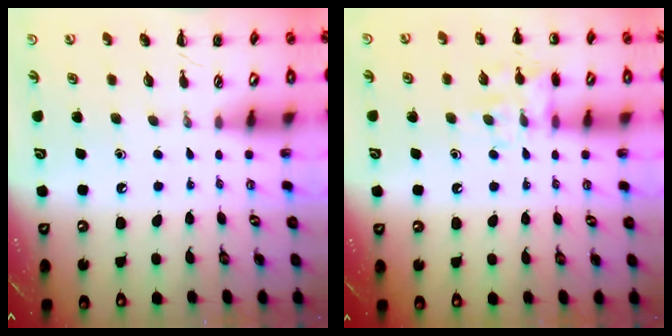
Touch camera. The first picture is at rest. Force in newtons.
{"total": 10.1, "press": 10.1, "slide": 0.6}